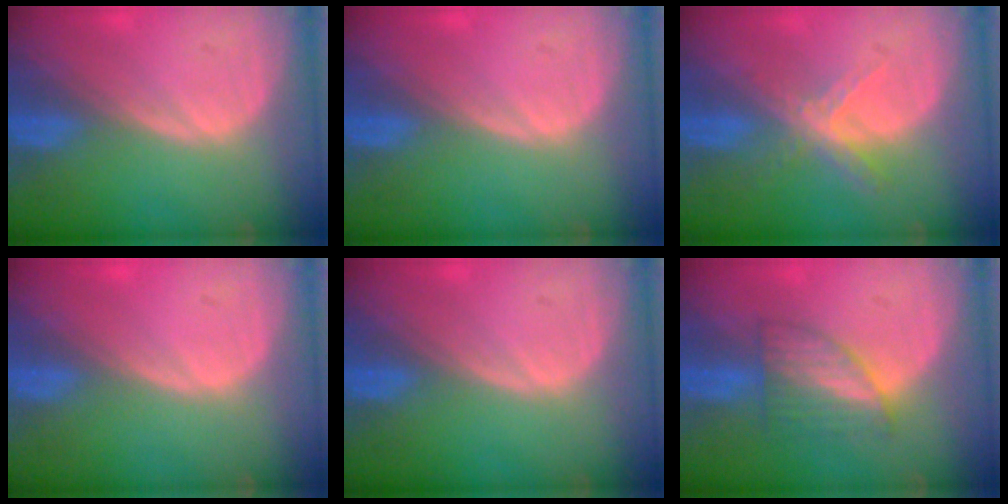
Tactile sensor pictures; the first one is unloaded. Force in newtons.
{"total": 0.0}
{"total": 5.6, "press": 4.8, "slide": 2.8}
{"total": 0.6, "press": 0.1, "slide": 0.6}
{"total": 0.0}
{"total": 6.0, "press": 5.6, "slide": 2.2}